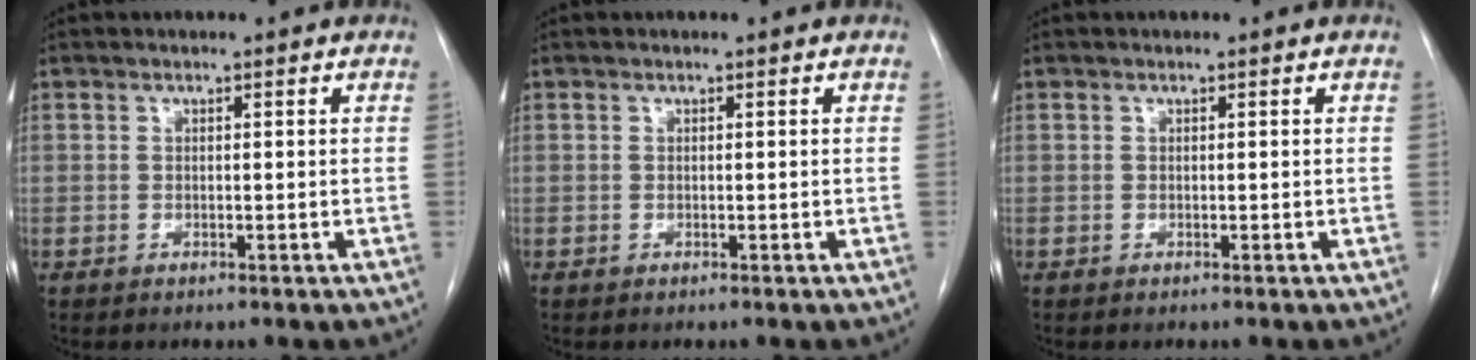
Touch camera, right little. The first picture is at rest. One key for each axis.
{"total": 0.0}
{"total": 0.0}